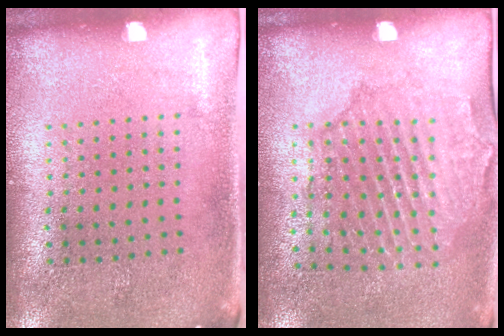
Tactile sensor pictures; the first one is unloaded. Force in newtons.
{"total": 1.6, "press": 1.6, "slide": 0.3}